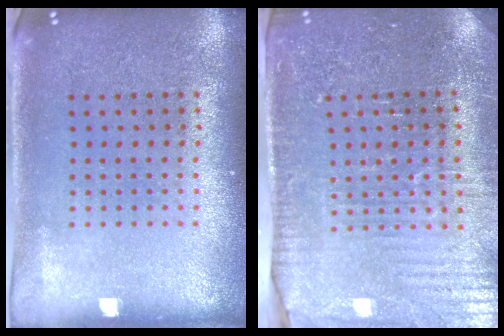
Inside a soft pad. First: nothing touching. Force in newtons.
{"total": 3.5, "press": 3.4, "slide": 0.5}